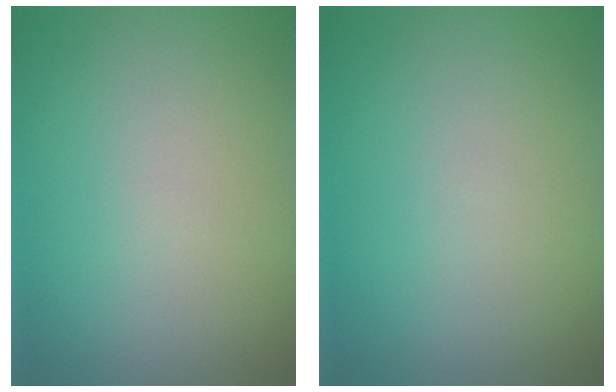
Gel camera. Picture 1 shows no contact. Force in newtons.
{"total": 0.0}